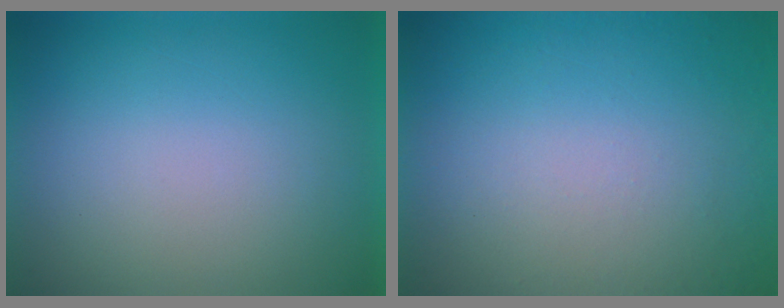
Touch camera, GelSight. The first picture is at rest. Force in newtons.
{"total": 6.0}